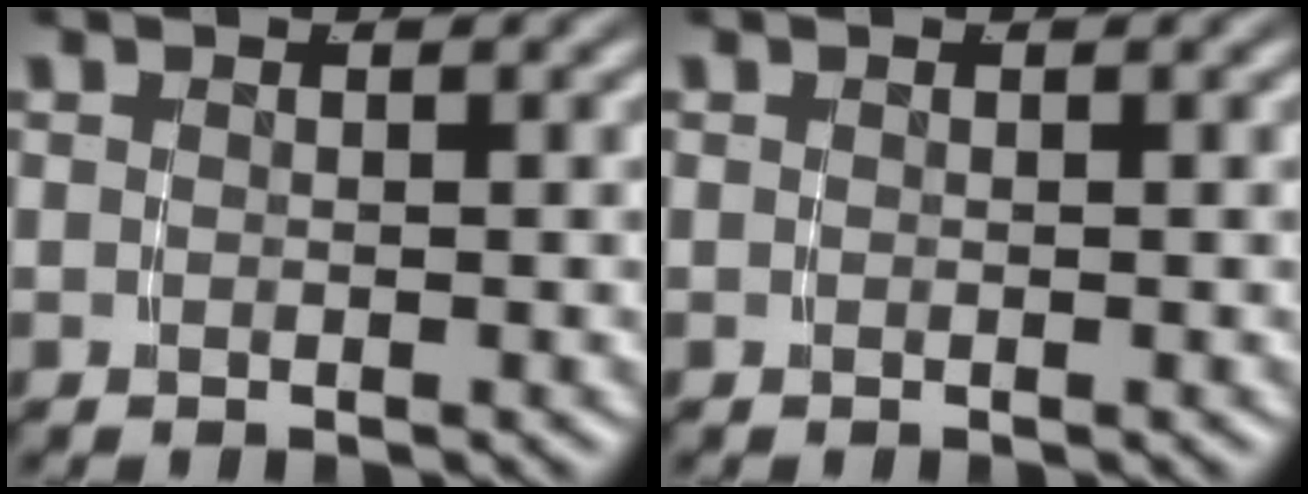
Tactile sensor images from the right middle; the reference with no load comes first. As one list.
[{"total": 0.0}]